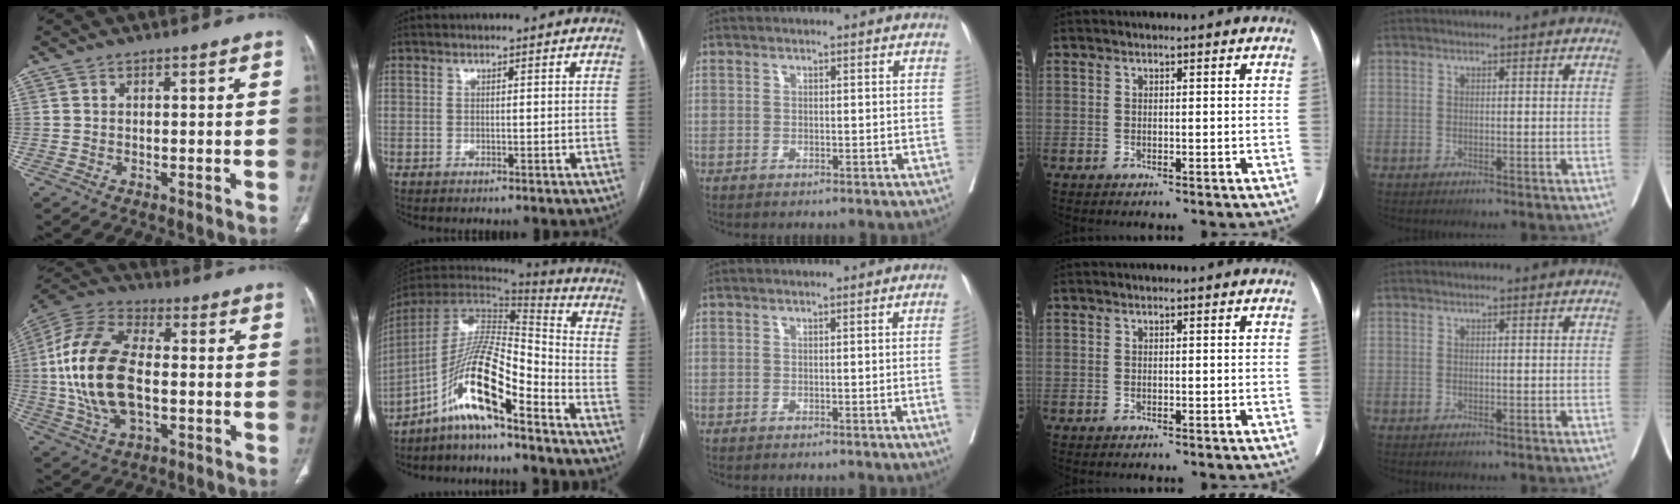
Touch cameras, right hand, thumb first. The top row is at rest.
{"thumb": {"total": 20.3, "force": [-0.7, 11.2, 17.0], "torque": [-0.353, 0.015, -0.013]}, "index": {"total": 14.3, "force": [-9.0, 1.5, 11.0], "torque": [-0.207, 0.014, -0.163]}, "middle": {"total": 2.3, "force": [-0.5, -0.5, 2.2], "torque": [-0.032, 0.002, -0.003]}}